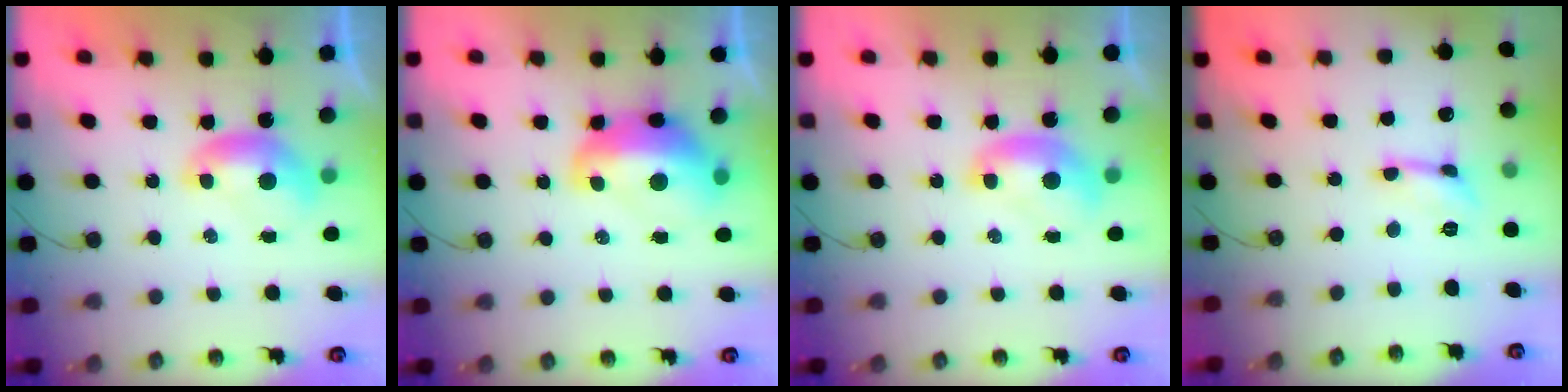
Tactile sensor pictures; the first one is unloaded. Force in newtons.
{"total": 6.0, "press": 5.9, "slide": 1.2}
{"total": 1.2, "press": 1.2, "slide": 0.0}
{"total": 0.0}